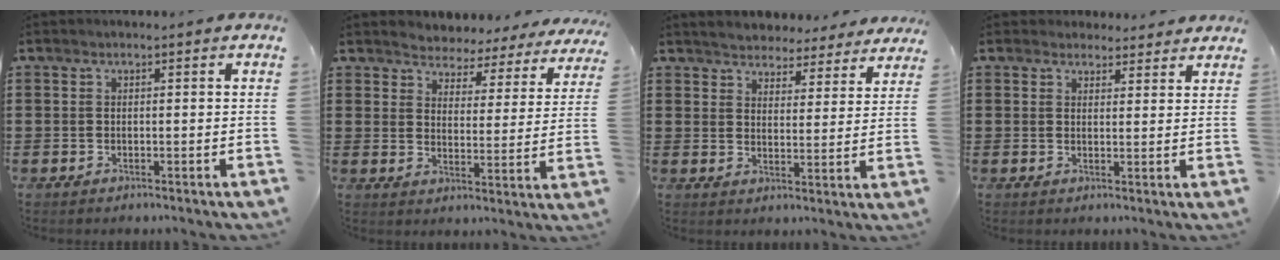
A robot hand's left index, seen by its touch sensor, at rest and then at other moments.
{"total": 3.7, "force": [3.6, 0.6, -0.6], "torque": [-0.015, -0.030, 0.058]}
{"total": 4.2, "force": [4.2, 0.3, 0.1], "torque": [-0.024, -0.024, 0.072]}
{"total": 2.8, "force": [2.6, 1.1, 0.2], "torque": [-0.004, -0.005, 0.047]}